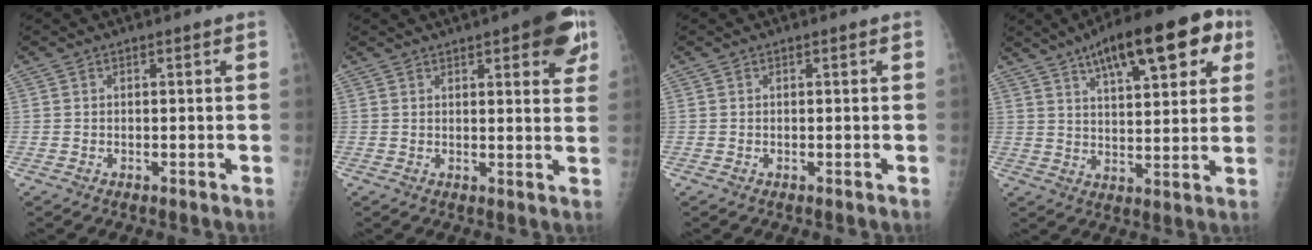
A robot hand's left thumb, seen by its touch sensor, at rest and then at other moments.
{"total": 10.7, "force": [5.4, 3.1, 8.7], "torque": [-0.080, -0.015, 0.061]}
{"total": 0.0}
{"total": 18.3, "force": [9.3, 6.3, 14.5], "torque": [-0.182, -0.007, 0.136]}